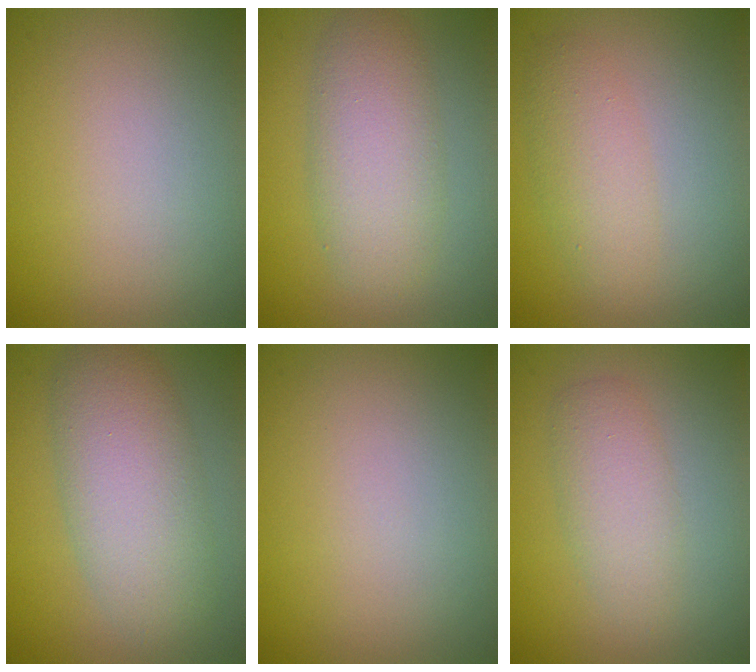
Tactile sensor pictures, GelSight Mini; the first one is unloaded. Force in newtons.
{"total": 4.8, "press": 4.8, "slide": 0.3}
{"total": 2.7, "press": 2.7, "slide": 0.0}
{"total": 6.2, "press": 6.2, "slide": 0.4}
{"total": 0.0}
{"total": 2.9, "press": 2.9, "slide": 0.1}